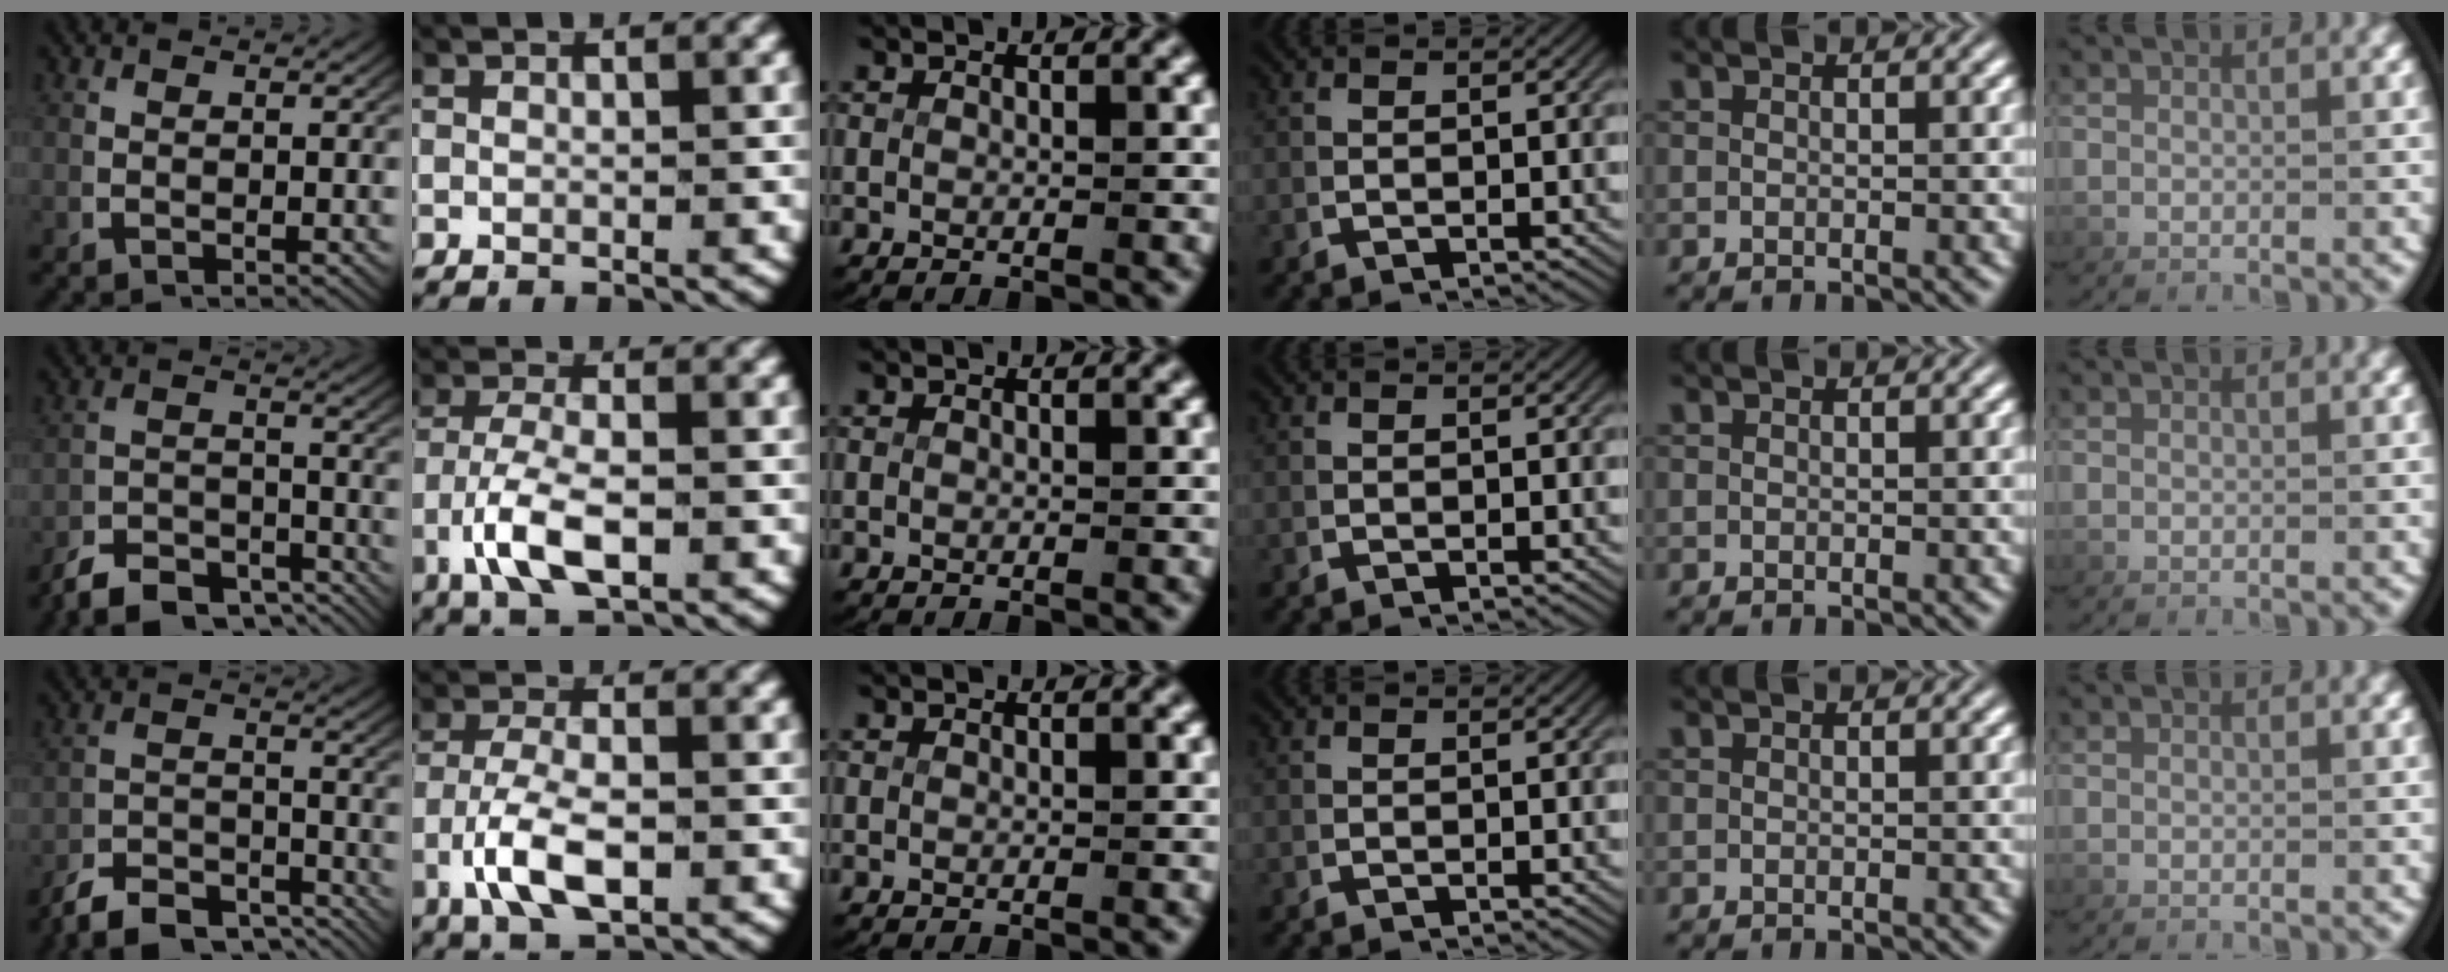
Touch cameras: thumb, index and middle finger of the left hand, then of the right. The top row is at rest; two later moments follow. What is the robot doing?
{"motion": "grasp_and_lifting", "object": "card"}